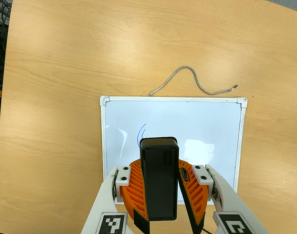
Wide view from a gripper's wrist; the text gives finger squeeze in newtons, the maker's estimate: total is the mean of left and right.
{"total": 9.5, "left": 9.4, "right": 9.6}